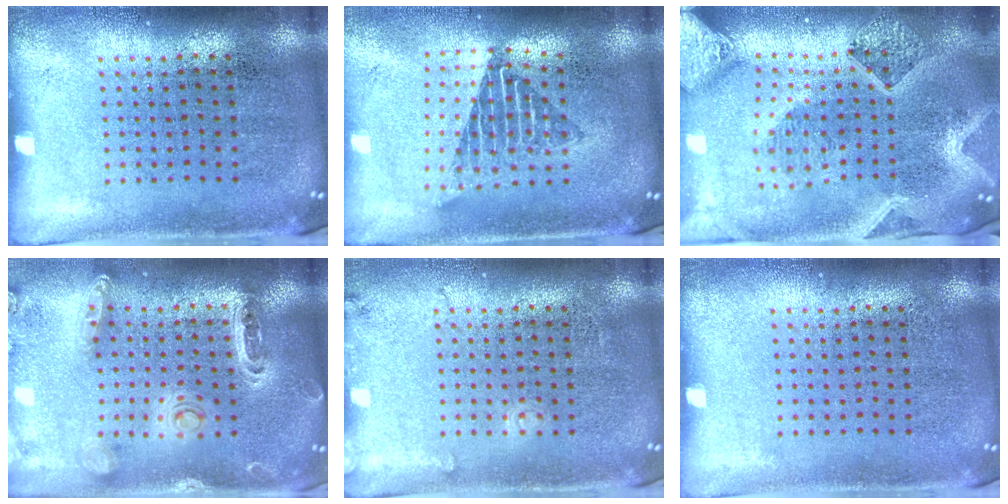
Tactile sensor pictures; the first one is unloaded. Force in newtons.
{"total": 1.7, "press": 1.4, "slide": 1.0}
{"total": 4.1, "press": 3.1, "slide": 2.6}
{"total": 1.3, "press": 1.3, "slide": 0.2}
{"total": 1.2, "press": 1.2, "slide": 0.1}
{"total": 0.0}